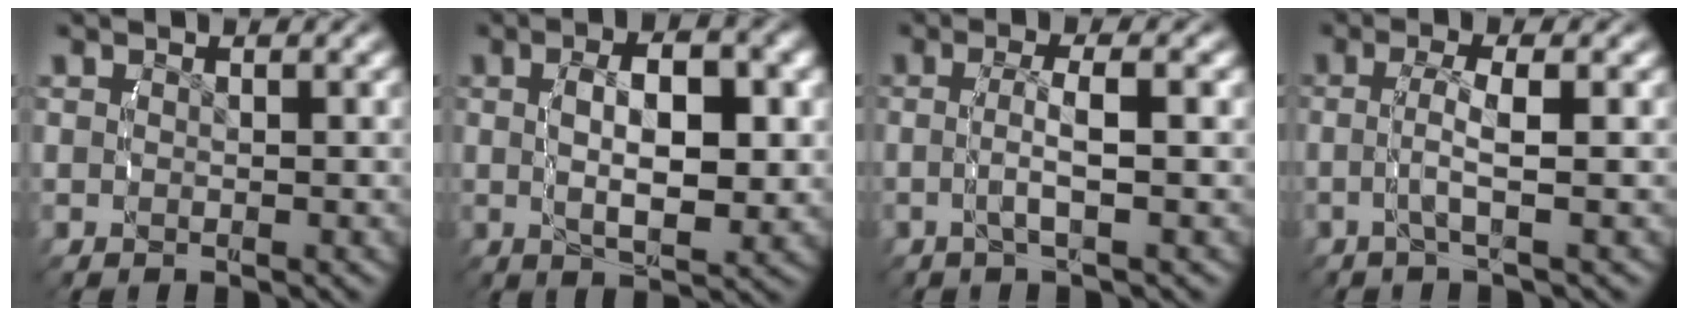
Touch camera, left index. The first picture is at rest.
{"total": 6.6, "force": [0.1, 3.0, 5.9], "torque": [-0.087, 0.004, -0.002]}
{"total": 2.6, "force": [-0.3, 0.2, 2.6], "torque": [-0.050, 0.009, -0.014]}
{"total": 2.7, "force": [-0.2, 0.2, 2.6], "torque": [-0.057, 0.007, -0.013]}